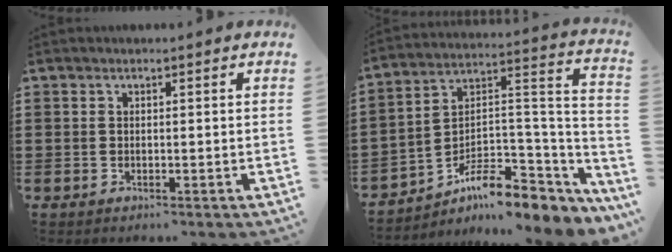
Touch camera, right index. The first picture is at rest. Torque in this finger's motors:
{"motor_torque": [-0.49, 0.27, -0.01, -0.14]}